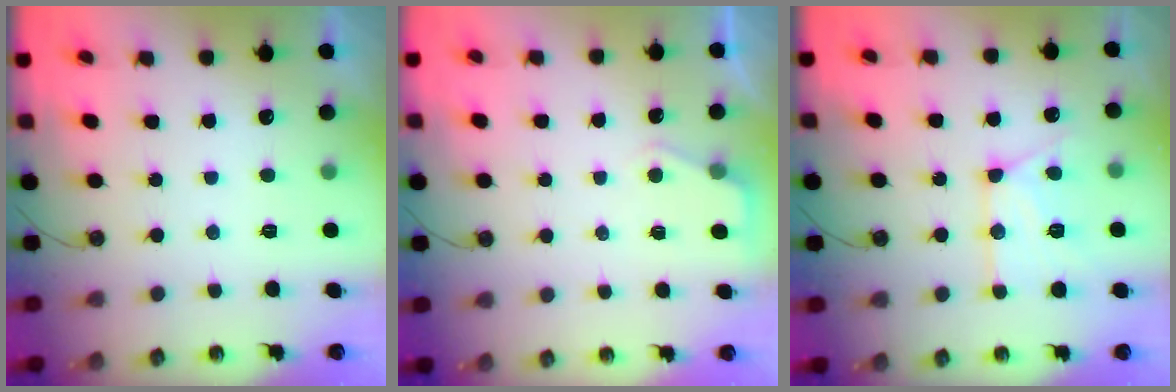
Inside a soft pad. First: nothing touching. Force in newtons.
{"total": 2.7, "press": 2.7, "slide": 0.4}
{"total": 13.6, "press": 13.5, "slide": 1.4}